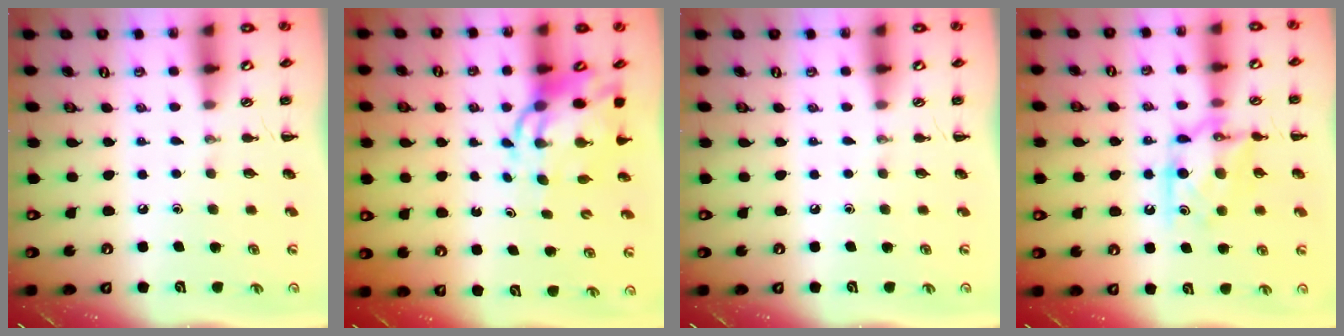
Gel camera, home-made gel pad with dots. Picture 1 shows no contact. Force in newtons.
{"total": 9.3, "press": 9.0, "slide": 2.2}
{"total": 0.0}
{"total": 11.2, "press": 11.1, "slide": 0.4}